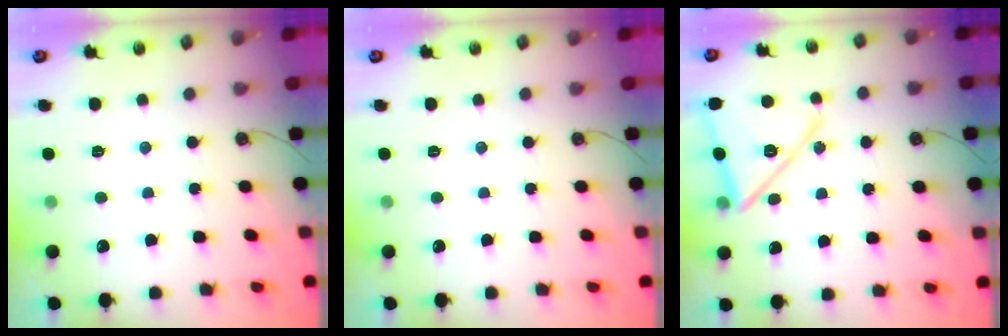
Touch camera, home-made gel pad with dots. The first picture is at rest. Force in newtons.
{"total": 0.0}
{"total": 17.0, "press": 17.0, "slide": 1.1}